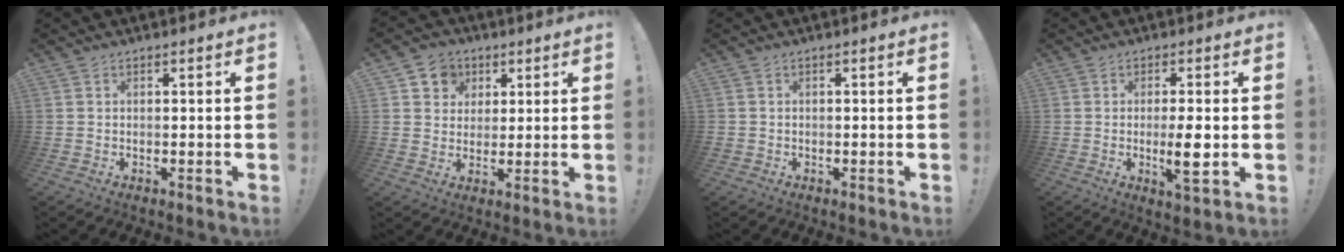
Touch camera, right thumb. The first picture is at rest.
{"total": 7.3, "force": [2.6, 6.7, 1.5], "torque": [-0.028, -0.013, 0.056]}
{"total": 0.9, "force": [-0.2, 0.8, 0.2], "torque": [-0.003, 0.002, -0.004]}
{"total": 7.0, "force": [-1.2, 0.7, 6.9], "torque": [-0.104, -0.012, -0.022]}